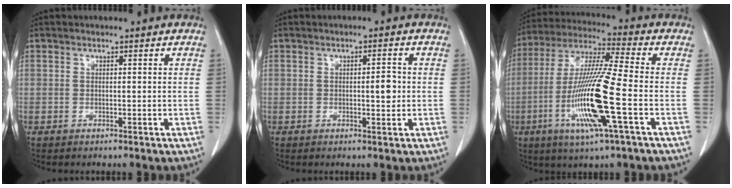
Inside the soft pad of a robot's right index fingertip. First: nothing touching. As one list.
[{"total": 2.6, "force": [-0.1, 0.7, 2.5], "torque": [-0.036, 0.002, 0.000]}, {"total": 16.1, "force": [-4.6, 0.0, 15.4], "torque": [-0.321, -0.017, -0.092]}]